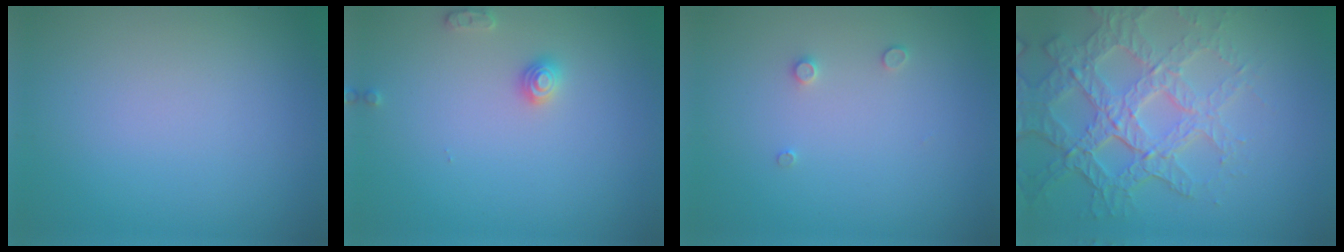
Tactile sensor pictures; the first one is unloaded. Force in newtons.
{"total": 1.4, "press": 1.4, "slide": 0.1}
{"total": 0.8, "press": 0.8, "slide": 0.0}
{"total": 6.9, "press": 5.0, "slide": 4.8}